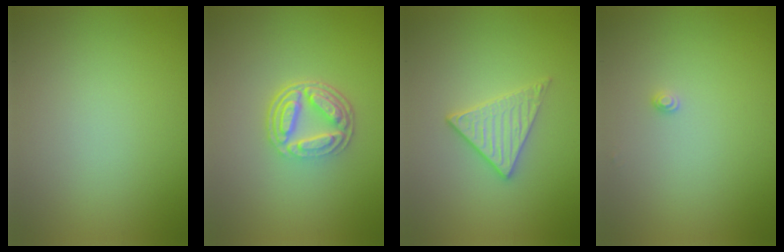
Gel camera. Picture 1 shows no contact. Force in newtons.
{"total": 5.1, "press": 3.6, "slide": 3.6}
{"total": 2.3, "press": 2.0, "slide": 1.0}
{"total": 0.8, "press": 0.8, "slide": 0.0}